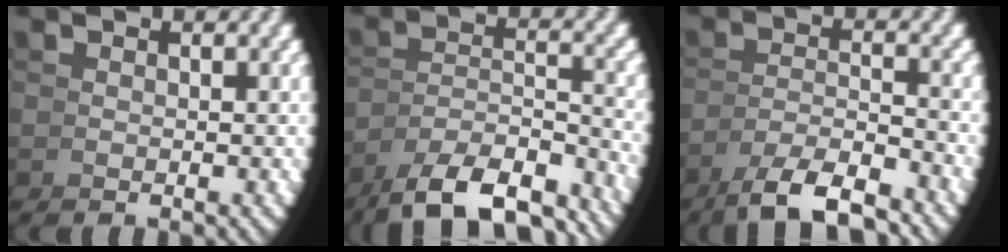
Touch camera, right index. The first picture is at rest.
{"total": 9.2, "force": [-7.1, 3.7, 4.7], "torque": [-0.087, -0.033, -0.097]}
{"total": 5.7, "force": [-3.9, 1.6, 3.8], "torque": [-0.063, -0.015, -0.052]}